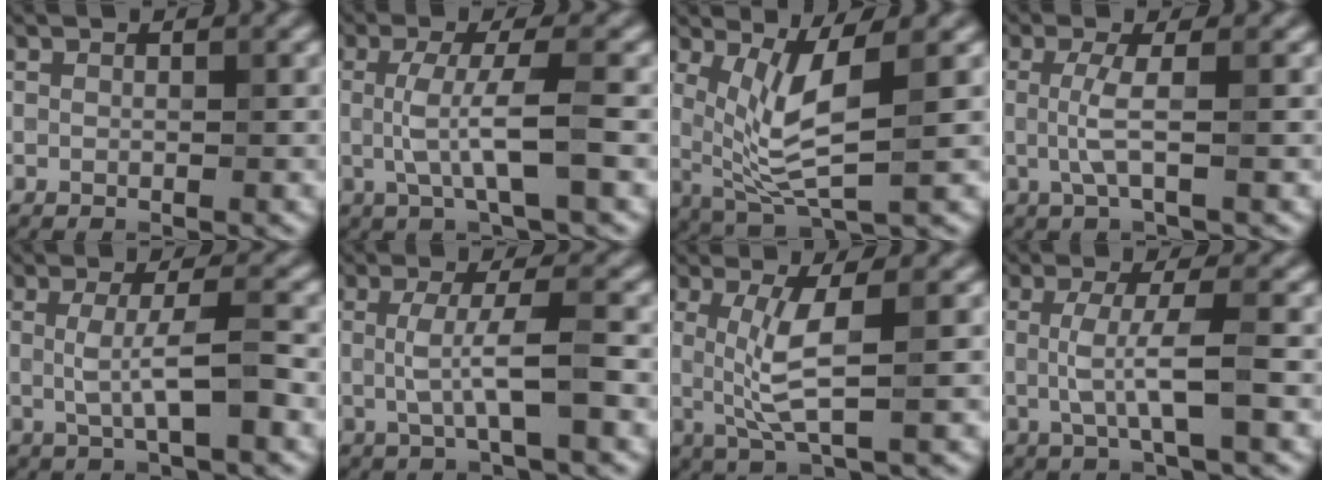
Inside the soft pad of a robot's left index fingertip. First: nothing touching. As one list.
[{"total": 4.3, "force": [-0.2, 0.8, 4.2], "torque": [-0.087, -0.003, -0.003]}, {"total": 5.7, "force": [0.9, 1.4, 5.4], "torque": [-0.111, -0.014, 0.026]}, {"total": 2.6, "force": [-0.1, 0.4, 2.5], "torque": [-0.058, -0.003, -0.002]}, {"total": 3.7, "force": [-0.1, 0.6, 3.6], "torque": [-0.070, -0.003, -0.002]}, {"total": 3.7, "force": [-0.1, 0.6, 3.6], "torque": [-0.071, 0.001, -0.004]}, {"total": 4.3, "force": [0.5, 0.8, 4.2], "torque": [-0.090, -0.003, 0.014]}, {"total": 3.7, "force": [-0.2, 0.6, 3.7], "torque": [-0.072, -0.002, -0.003]}]